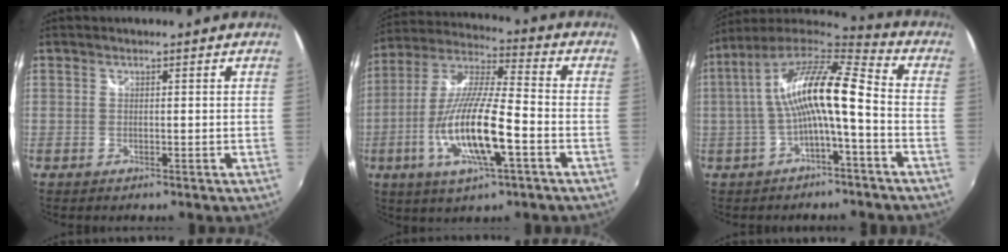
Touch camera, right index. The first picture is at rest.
{"total": 17.1, "force": [-5.7, 3.3, 15.8], "torque": [-0.315, -0.017, -0.110]}
{"total": 14.6, "force": [-1.0, 2.9, 14.3], "torque": [-0.267, 0.018, -0.020]}